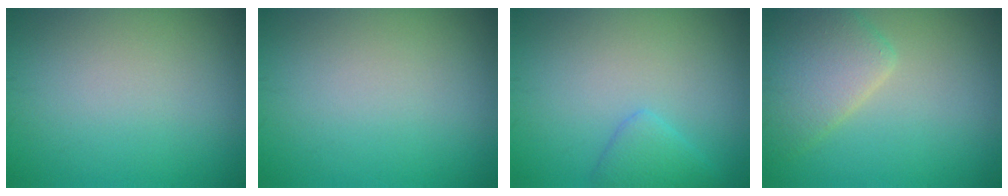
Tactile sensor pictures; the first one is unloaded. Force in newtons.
{"total": 0.0}
{"total": 1.9, "press": 1.9, "slide": 0.2}
{"total": 4.5, "press": 4.5, "slide": 0.4}